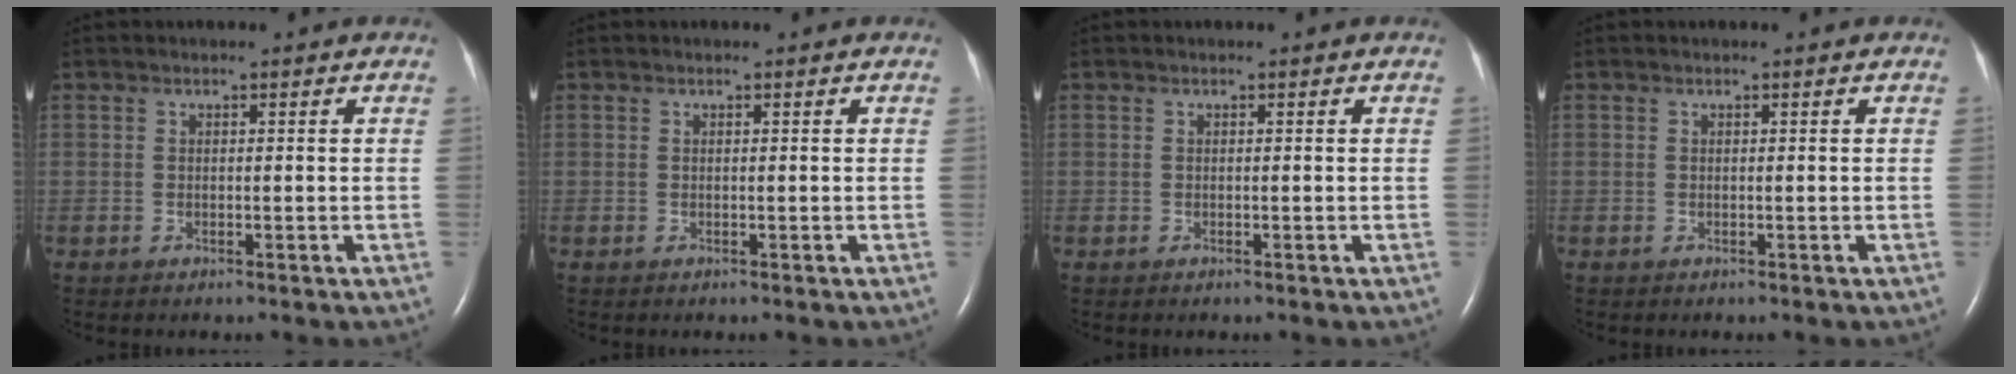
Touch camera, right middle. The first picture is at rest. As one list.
[{"total": 0.0}, {"total": 0.0}, {"total": 0.0}]